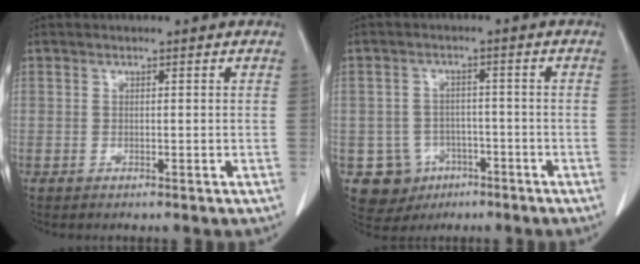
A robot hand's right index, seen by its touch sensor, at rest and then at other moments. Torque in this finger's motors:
{"motor_torque": [0.00, -0.01, -0.14, -0.08]}